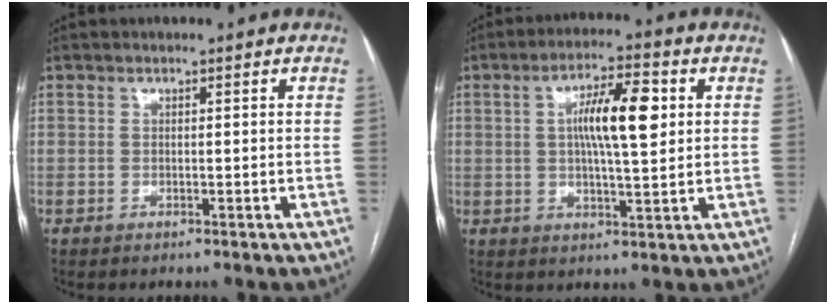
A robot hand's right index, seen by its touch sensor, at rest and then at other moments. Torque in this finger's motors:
{"motor_torque": [0.94, 0.64, 0.32, 0.10]}